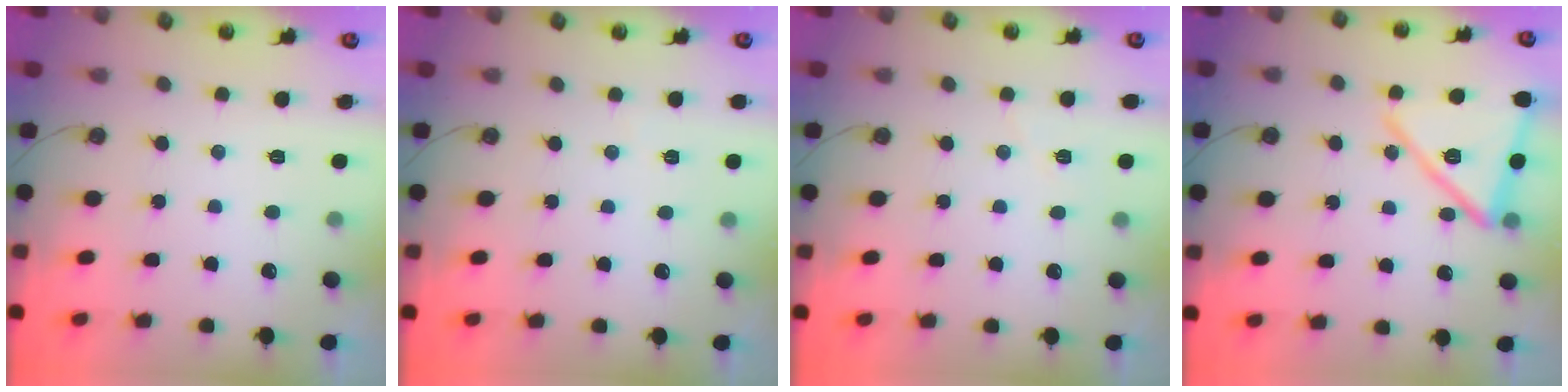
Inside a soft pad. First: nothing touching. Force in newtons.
{"total": 1.6, "press": 1.4, "slide": 0.7}
{"total": 4.3, "press": 3.9, "slide": 2.0}
{"total": 17.7, "press": 16.3, "slide": 6.9}